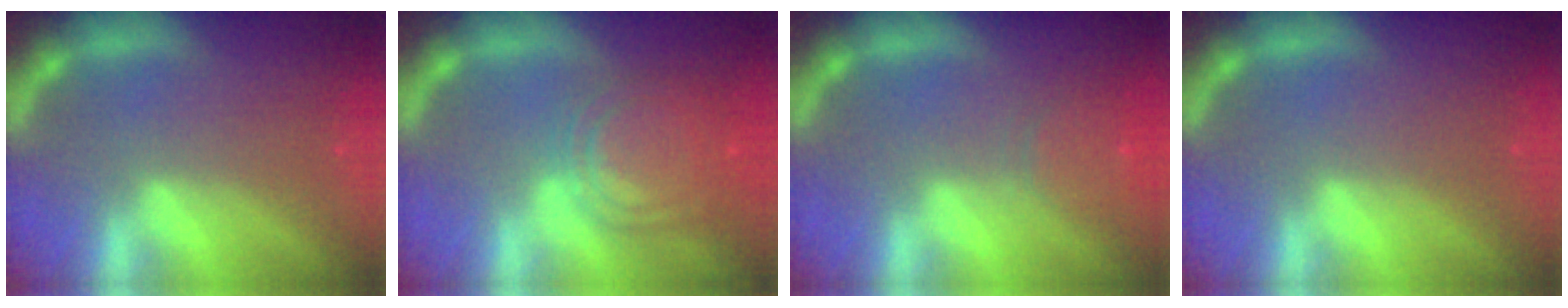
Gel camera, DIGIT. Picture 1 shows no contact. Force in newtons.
{"total": 8.5}
{"total": 3.5}
{"total": 0.0}